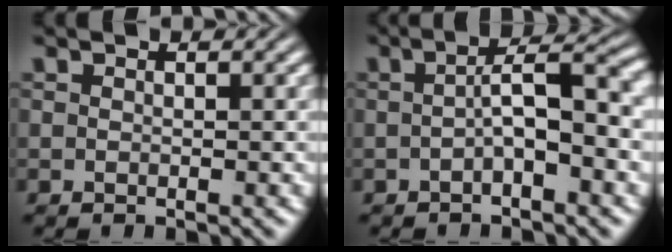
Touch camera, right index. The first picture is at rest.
{"total": 3.4, "force": [-0.6, -0.6, 3.3], "torque": [-0.037, 0.010, -0.011]}